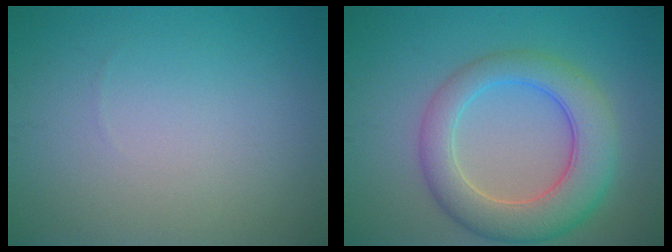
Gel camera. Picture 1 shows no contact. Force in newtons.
{"total": 7.0, "press": 7.0, "slide": 0.3}